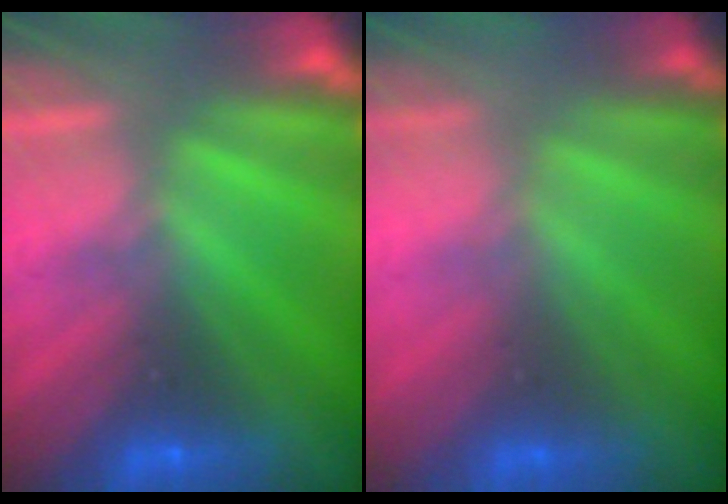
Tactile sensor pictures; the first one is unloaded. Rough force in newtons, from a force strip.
{"total": 2.4}